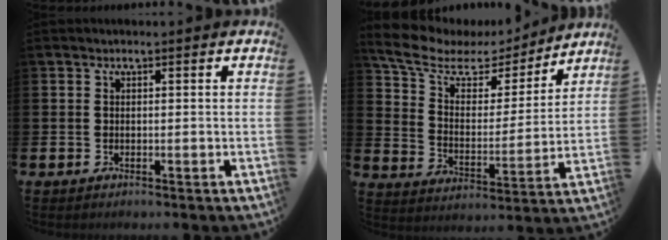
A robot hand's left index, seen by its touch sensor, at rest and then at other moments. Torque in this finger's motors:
{"motor_torque": [1.23, -0.91, 0.63, 0.08]}